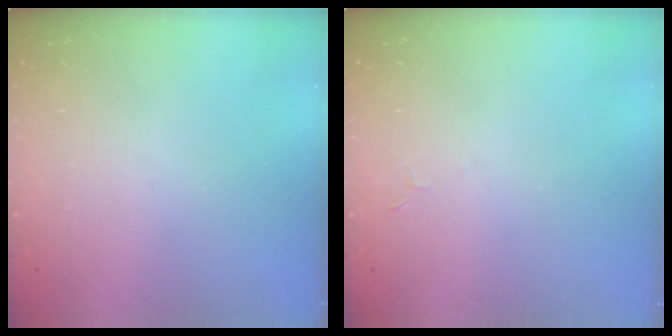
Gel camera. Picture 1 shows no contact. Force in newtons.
{"total": 1.9, "press": 1.9, "slide": 0.3}